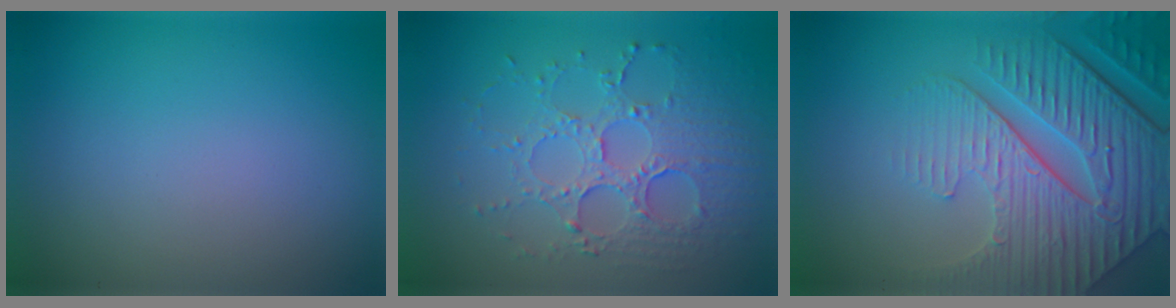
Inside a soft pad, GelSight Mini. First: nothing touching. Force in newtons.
{"total": 4.2, "press": 3.6, "slide": 2.1}
{"total": 8.2, "press": 6.3, "slide": 5.2}